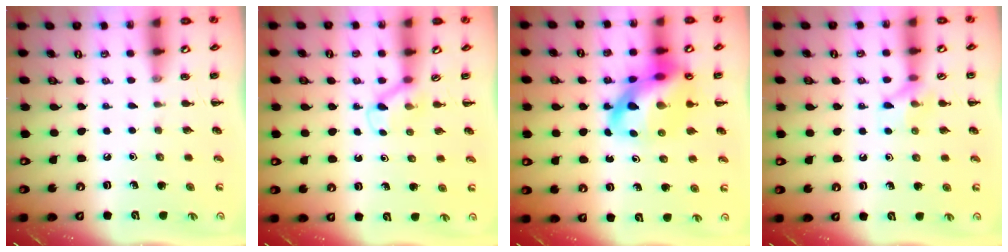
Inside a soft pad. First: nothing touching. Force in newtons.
{"total": 2.6, "press": 2.4, "slide": 0.9}
{"total": 16.0, "press": 15.5, "slide": 4.2}
{"total": 7.3, "press": 7.3, "slide": 0.6}